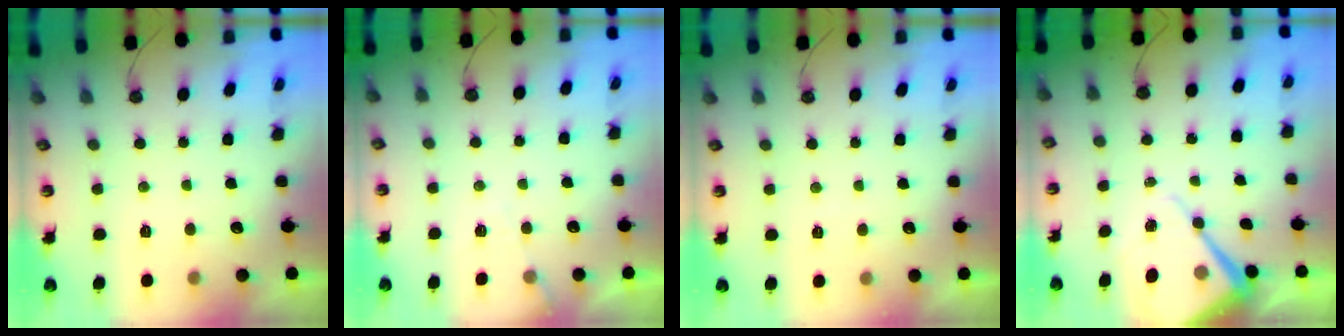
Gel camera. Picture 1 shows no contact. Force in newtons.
{"total": 4.6, "press": 4.5, "slide": 0.6}
{"total": 2.7, "press": 2.7, "slide": 0.5}
{"total": 11.0, "press": 11.0, "slide": 1.0}